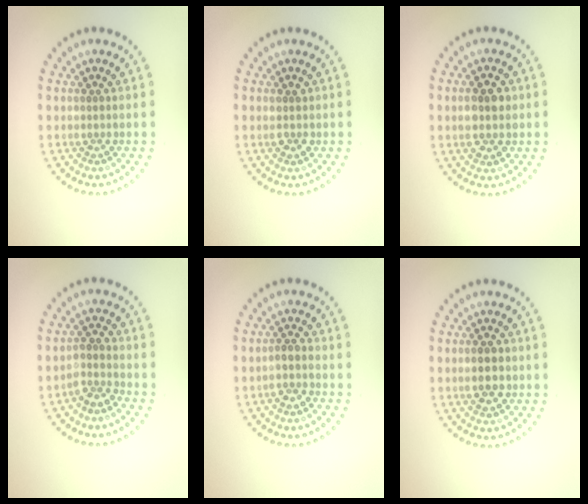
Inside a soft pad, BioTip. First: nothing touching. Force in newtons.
{"total": 1.4, "press": 1.4, "slide": 0.4}
{"total": 3.4, "press": 3.4, "slide": 0.3}
{"total": 2.0, "press": 1.5, "slide": 1.2}
{"total": 1.8, "press": 1.5, "slide": 1.0}
{"total": 3.3, "press": 3.3, "slide": 0.1}